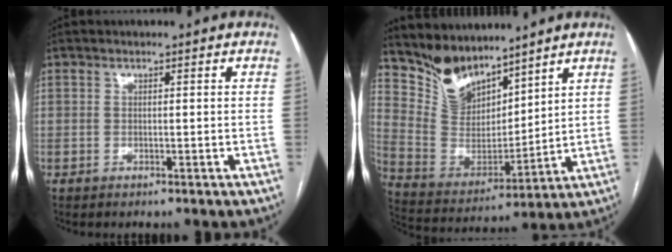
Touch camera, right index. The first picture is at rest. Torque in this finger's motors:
{"motor_torque": [0.43, 0.58, 0.09, 0.03]}